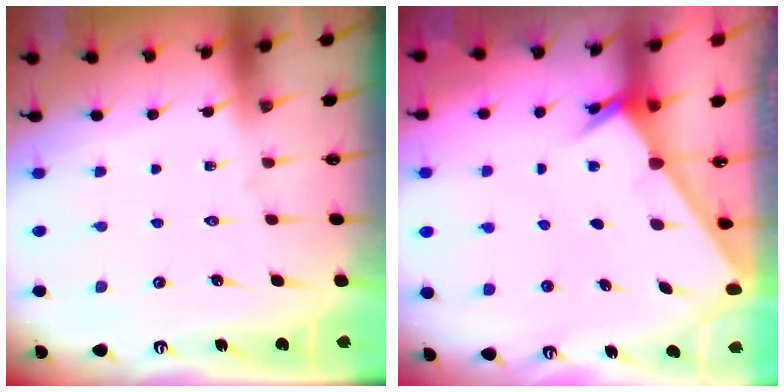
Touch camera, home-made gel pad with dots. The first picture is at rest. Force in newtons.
{"total": 2.2, "press": 2.2, "slide": 0.2}